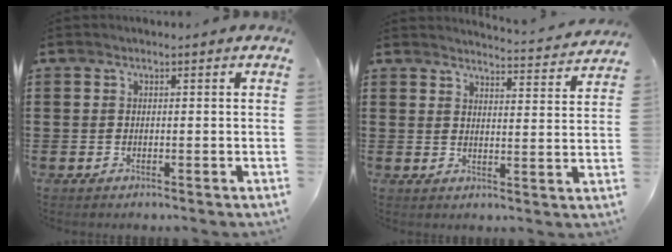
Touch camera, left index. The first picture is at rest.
{"total": 3.3, "force": [3.2, -0.3, 0.4], "torque": [-0.015, -0.030, 0.051]}